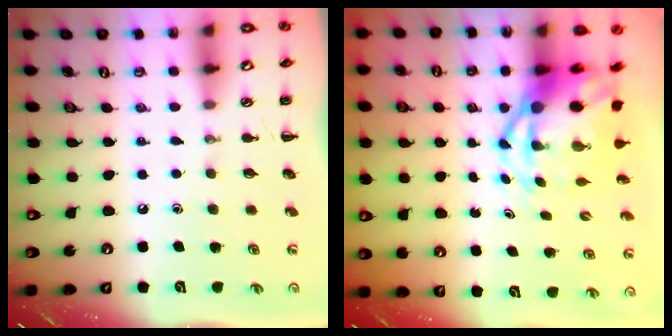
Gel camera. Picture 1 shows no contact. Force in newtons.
{"total": 9.0, "press": 8.8, "slide": 2.1}